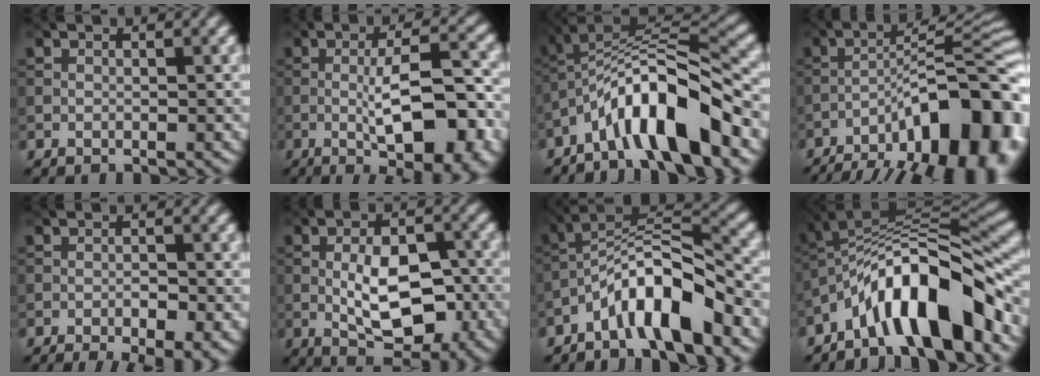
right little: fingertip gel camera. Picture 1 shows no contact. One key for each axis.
{"total": 10.4, "fx": -2.6, "fy": 2.7, "fz": 9.7, "tx": -0.142, "ty": -0.001, "tz": -0.037}
{"total": 10.3, "fx": -5.5, "fy": 2.6, "fz": 8.3, "tx": -0.129, "ty": 0.022, "tz": -0.098}
{"total": 18.2, "fx": -10.4, "fy": 5.6, "fz": 13.9, "tx": -0.162, "ty": 0.011, "tz": -0.160}
{"total": 5.5, "fx": -2.8, "fy": 1.6, "fz": 4.5, "tx": -0.067, "ty": -0.007, "tz": -0.032}
{"total": 7.5, "fx": -1.5, "fy": 3.5, "fz": 6.4, "tx": -0.110, "ty": 0.002, "tz": -0.026}
{"total": 8.3, "fx": -4.7, "fy": 2.3, "fz": 6.4, "tx": -0.105, "ty": 0.019, "tz": -0.092}
{"total": 10.7, "fx": -6.2, "fy": 2.6, "fz": 8.3, "tx": -0.120, "ty": 0.022, "tz": -0.109}